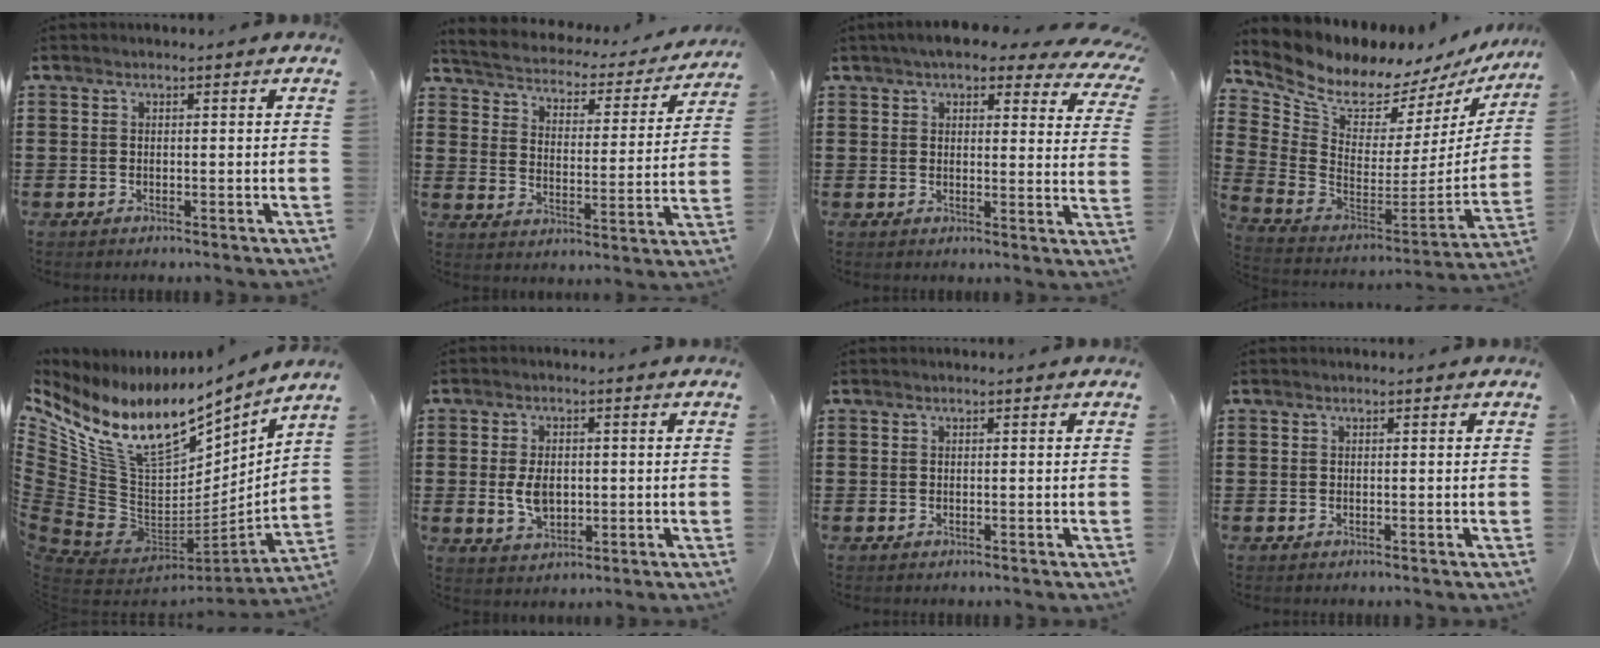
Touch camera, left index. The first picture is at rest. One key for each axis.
{"total": 2.4, "fx": 2.3, "fy": 0.5, "fz": 0.5, "tx": -0.029, "ty": -0.024, "tz": 0.029}
{"total": 5.9, "fx": 4.8, "fy": 1.5, "fz": 3.0, "tx": -0.067, "ty": -0.012, "tz": 0.086}
{"total": 7.5, "fx": 6.6, "fy": 2.9, "fz": 2.2, "tx": -0.087, "ty": -0.057, "tz": 0.114}
{"total": 16.2, "fx": 9.5, "fy": 7.6, "fz": 10.7, "tx": -0.257, "ty": -0.060, "tz": 0.163}
{"total": 5.2, "fx": -0.1, "fy": 3.3, "fz": 4.1, "tx": -0.087, "ty": -0.001, "tz": -0.007}
{"total": 0.0}
{"total": 0.0}